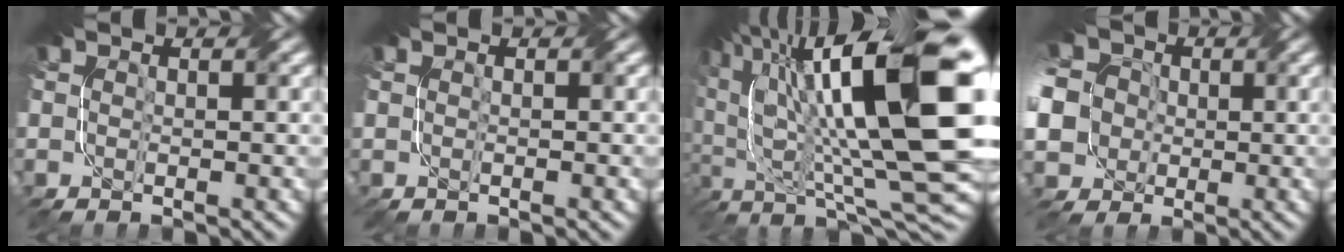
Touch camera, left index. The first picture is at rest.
{"total": 0.0}
{"total": 18.2, "force": [4.1, 5.7, 16.8], "torque": [-0.276, 0.020, 0.076]}
{"total": 10.8, "force": [-1.0, 9.6, 4.8], "torque": [-0.117, -0.002, -0.050]}